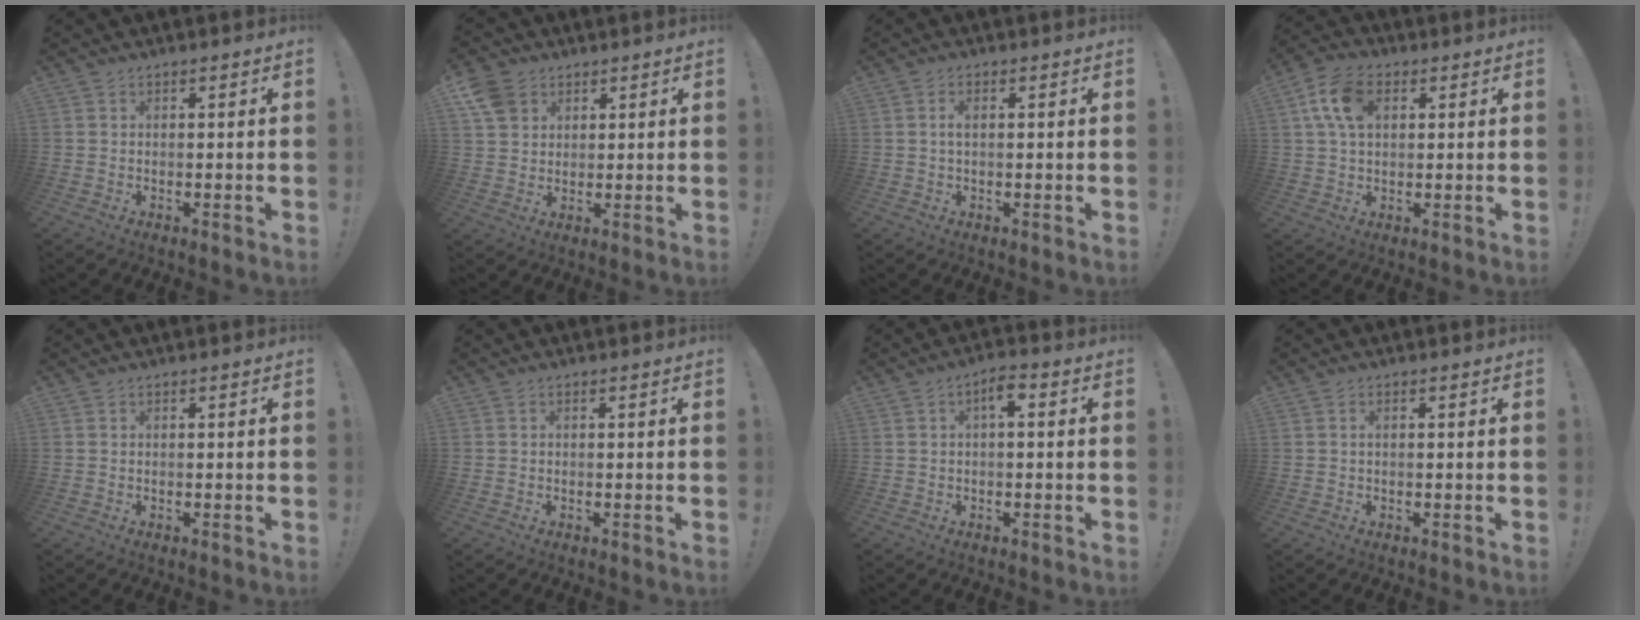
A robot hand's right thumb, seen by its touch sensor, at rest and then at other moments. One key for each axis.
{"total": 7.1, "fx": 3.8, "fy": 5.3, "fz": 2.8, "tx": -0.048, "ty": -0.013, "tz": 0.078}
{"total": 1.6, "fx": 0.3, "fy": 0.5, "fz": 1.5, "tx": -0.029, "ty": 0.003, "tz": 0.003}
{"total": 11.3, "fx": 3.2, "fy": 7.1, "fz": 8.2, "tx": -0.157, "ty": 0.012, "tz": 0.062}
{"total": 0.0}
{"total": 0.0}
{"total": 3.9, "fx": 0.3, "fy": 1.4, "fz": 3.6, "tx": -0.058, "ty": 0.005, "tz": 0.001}
{"total": 0.7, "fx": 0.2, "fy": -0.1, "fz": 0.6, "tx": -0.020, "ty": 0.003, "tz": 0.004}